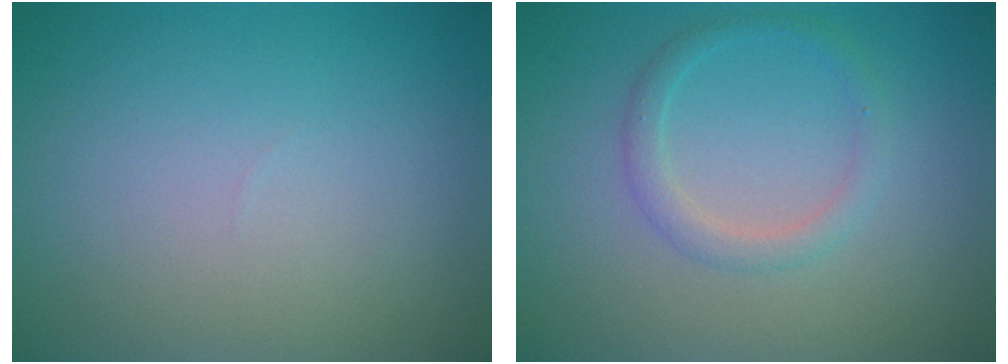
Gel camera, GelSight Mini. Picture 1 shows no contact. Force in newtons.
{"total": 1.9, "press": 1.8, "slide": 0.1}